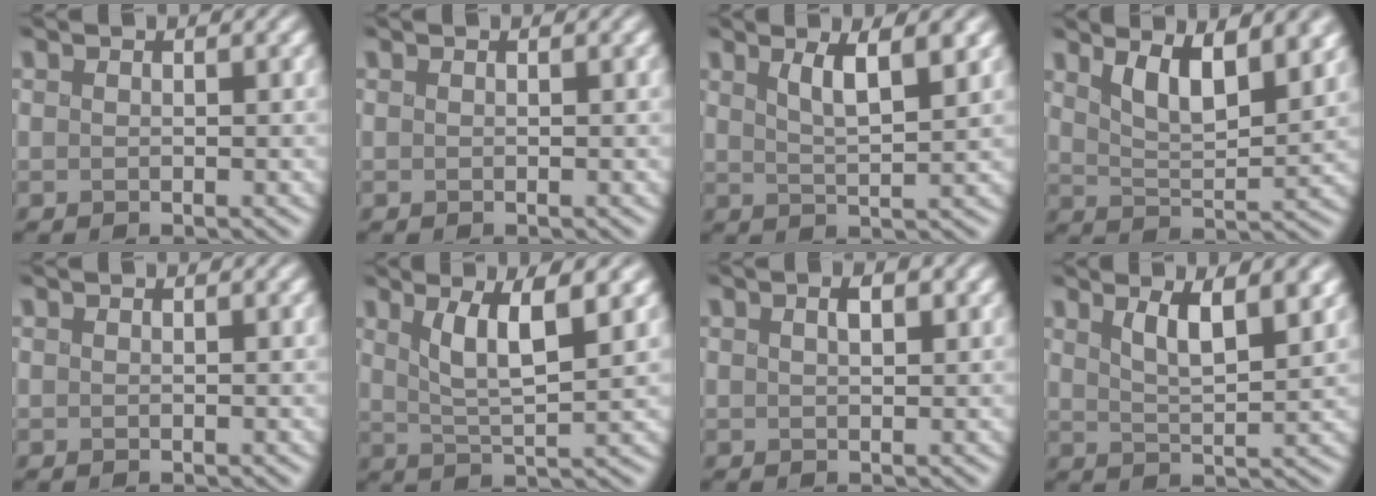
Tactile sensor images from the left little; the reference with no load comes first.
{"total": 0.0}
{"total": 3.9, "force": [1.5, 0.9, 3.5], "torque": [-0.071, -0.005, 0.032]}
{"total": 6.6, "force": [3.4, 2.3, 5.2], "torque": [-0.087, 0.001, 0.053]}
{"total": 0.0}
{"total": 5.1, "force": [1.8, 1.3, 4.6], "torque": [-0.092, -0.005, 0.037]}
{"total": 1.7, "force": [0.7, 0.6, 1.4], "torque": [-0.024, 0.005, 0.011]}
{"total": 4.7, "force": [1.9, 1.5, 4.0], "torque": [-0.079, -0.003, 0.038]}